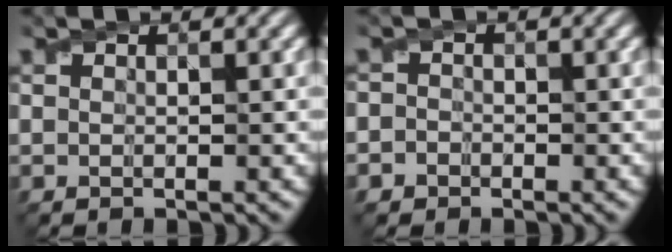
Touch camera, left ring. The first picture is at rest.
{"total": 1.4, "force": [-0.6, 1.3, 0.2], "torque": [0.018, 0.003, -0.016]}